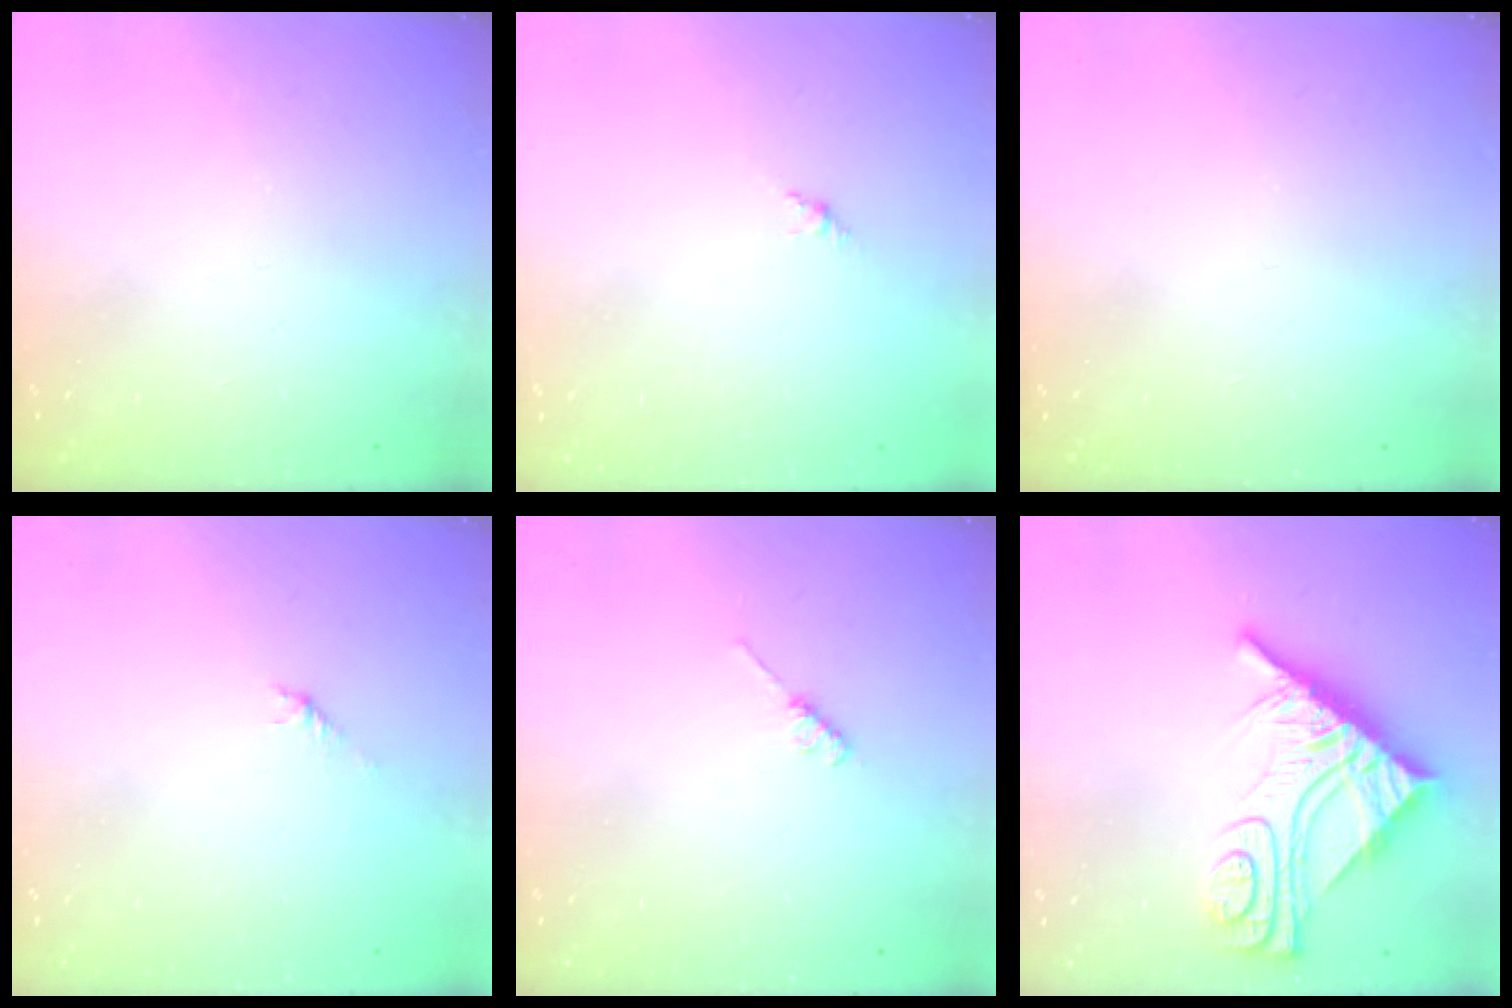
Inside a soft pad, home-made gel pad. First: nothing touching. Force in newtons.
{"total": 1.5, "press": 1.4, "slide": 0.6}
{"total": 0.0}
{"total": 1.5, "press": 1.4, "slide": 0.5}
{"total": 2.6, "press": 2.5, "slide": 0.4}
{"total": 12.3, "press": 12.3, "slide": 1.1}